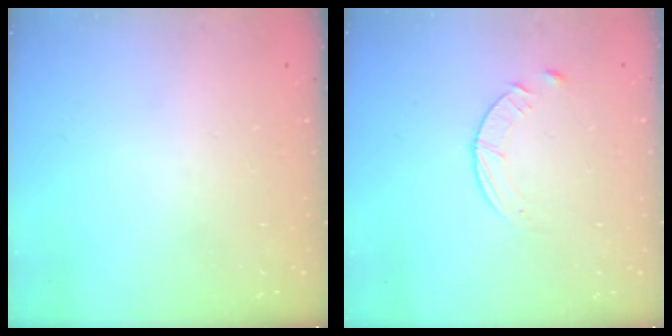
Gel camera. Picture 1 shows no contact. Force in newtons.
{"total": 5.6, "press": 5.6, "slide": 0.7}